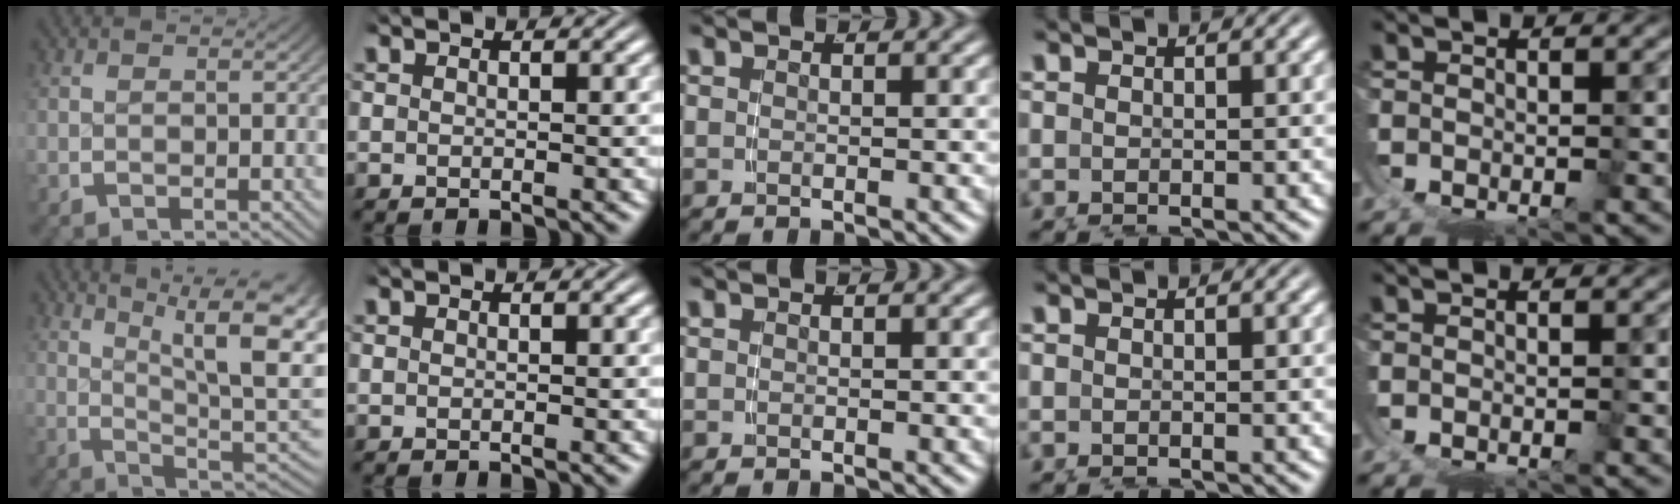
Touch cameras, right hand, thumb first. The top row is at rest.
{"thumb": {"total": 12.5, "force": [3.4, 6.7, 10.0], "torque": [-0.132, -0.015, 0.052]}}